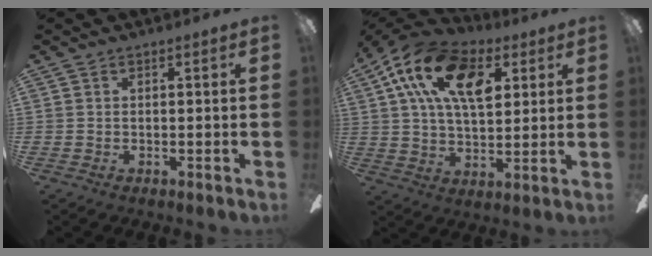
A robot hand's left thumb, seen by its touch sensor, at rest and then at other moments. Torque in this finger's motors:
{"motor_torque": [-0.23, 1.34, 1.63, -1.14, 0.51]}